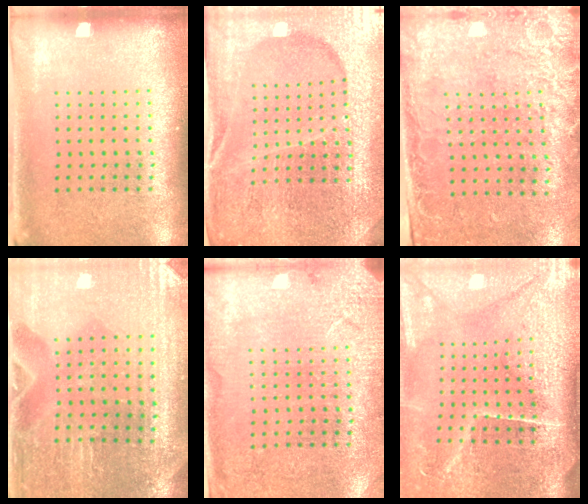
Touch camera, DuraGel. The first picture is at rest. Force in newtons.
{"total": 5.4, "press": 4.9, "slide": 2.3}
{"total": 2.6, "press": 2.2, "slide": 1.4}
{"total": 0.8, "press": 0.8, "slide": 0.1}
{"total": 2.6, "press": 2.6, "slide": 0.2}
{"total": 4.5, "press": 3.9, "slide": 2.3}